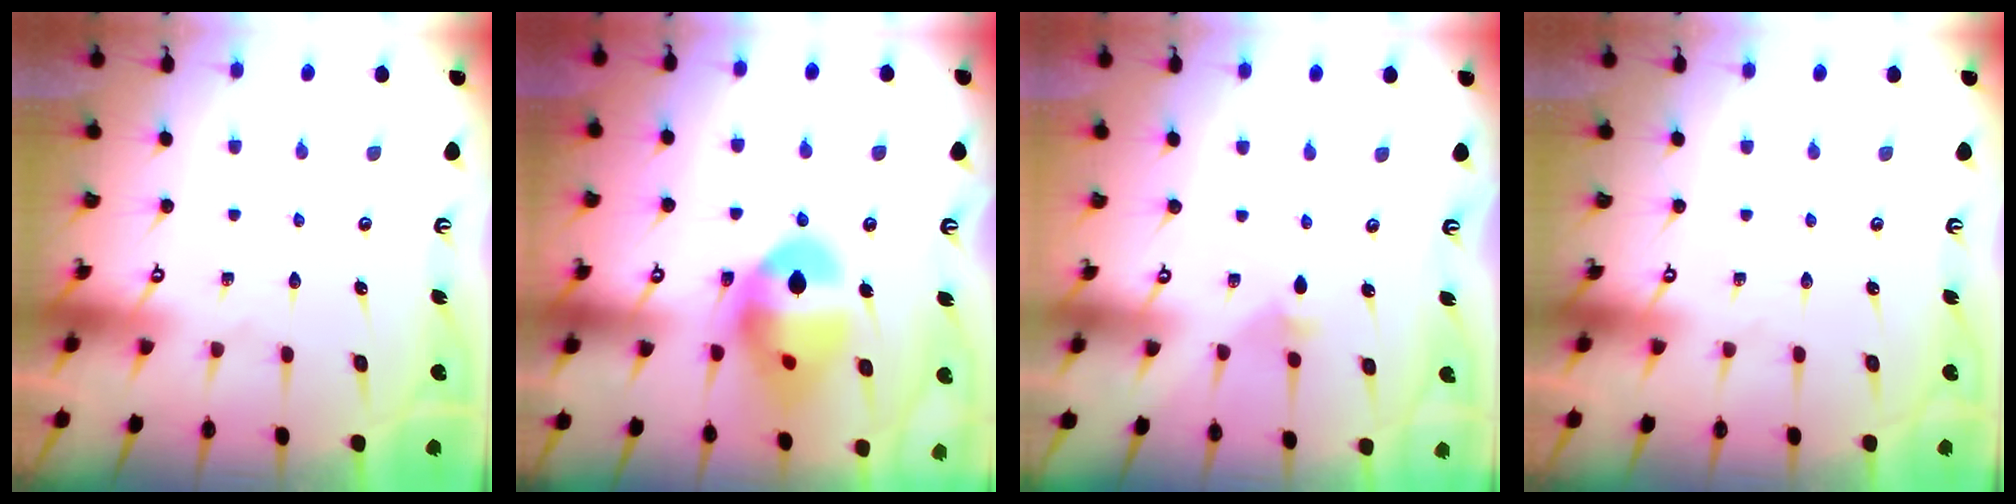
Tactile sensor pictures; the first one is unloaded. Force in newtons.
{"total": 15.6, "press": 15.5, "slide": 1.6}
{"total": 3.0, "press": 2.9, "slide": 0.7}
{"total": 0.0}